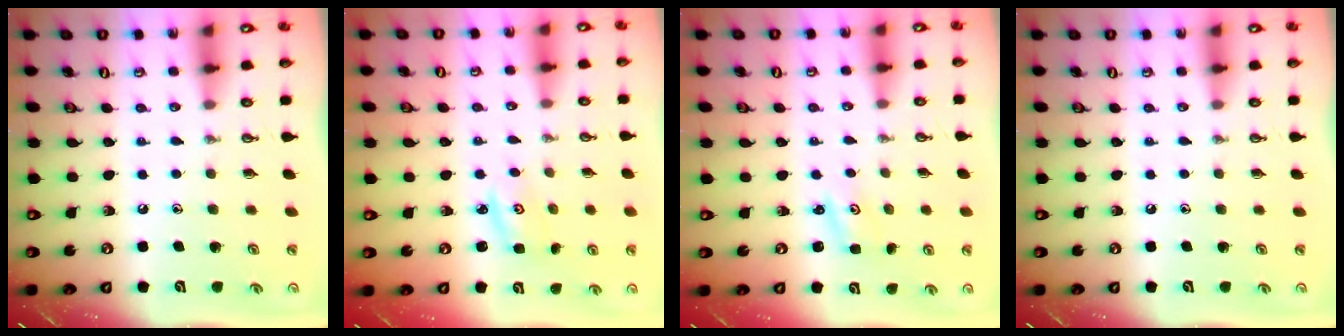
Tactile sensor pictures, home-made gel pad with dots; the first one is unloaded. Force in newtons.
{"total": 2.3, "press": 2.3, "slide": 0.2}
{"total": 1.4, "press": 1.4, "slide": 0.2}
{"total": 0.0}